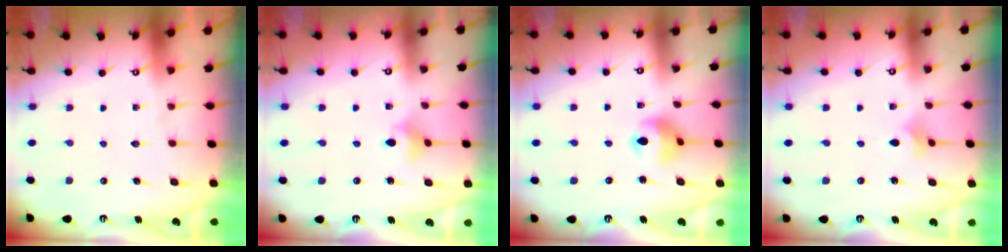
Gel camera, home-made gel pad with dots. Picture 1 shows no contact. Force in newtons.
{"total": 4.1, "press": 4.0, "slide": 0.7}
{"total": 7.7, "press": 7.7, "slide": 0.5}
{"total": 1.6, "press": 1.5, "slide": 0.4}